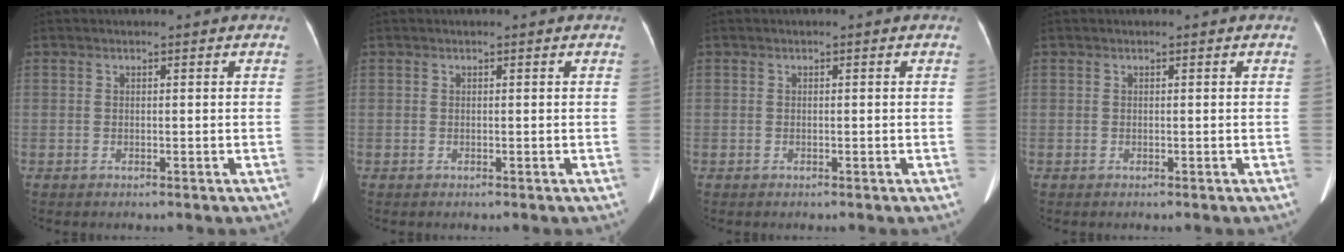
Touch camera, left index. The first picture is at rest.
{"total": 0.0}
{"total": 0.0}
{"total": 0.0}